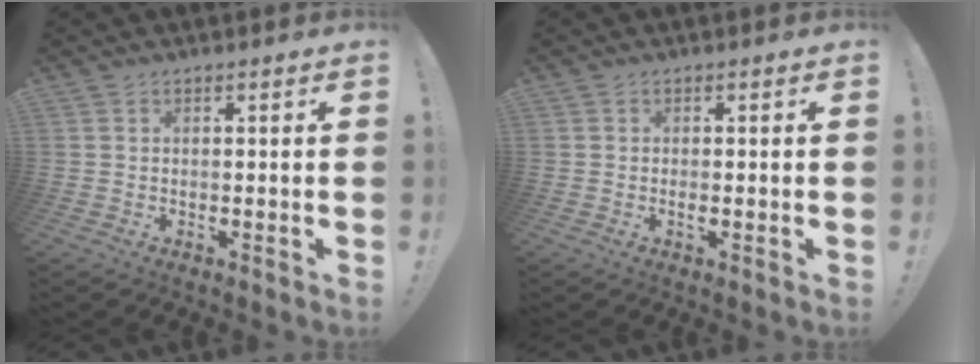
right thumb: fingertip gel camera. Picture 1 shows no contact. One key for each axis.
{"total": 1.1, "fx": -0.4, "fy": 0.1, "fz": 1.0, "tx": -0.009, "ty": -0.004, "tz": -0.009}